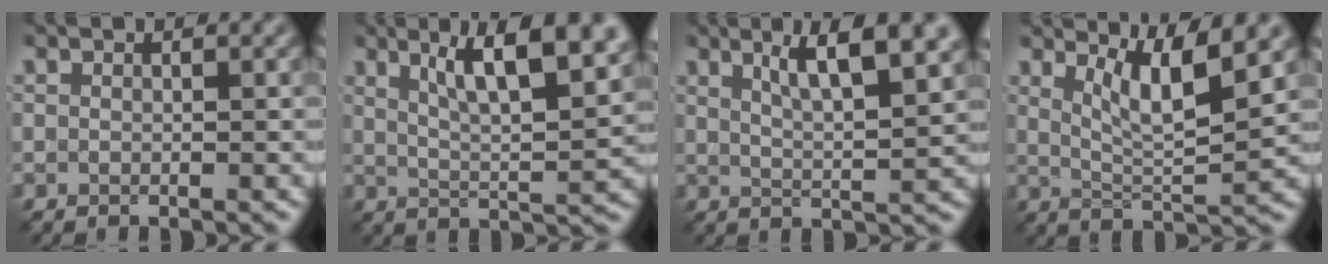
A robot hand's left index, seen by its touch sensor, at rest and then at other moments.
{"total": 9.6, "force": [4.7, 2.7, 8.0], "torque": [-0.106, 0.017, 0.071]}
{"total": 7.1, "force": [3.7, 1.8, 5.8], "torque": [-0.074, 0.010, 0.055]}
{"total": 5.4, "force": [2.8, 1.1, 4.4], "torque": [-0.073, -0.008, 0.053]}